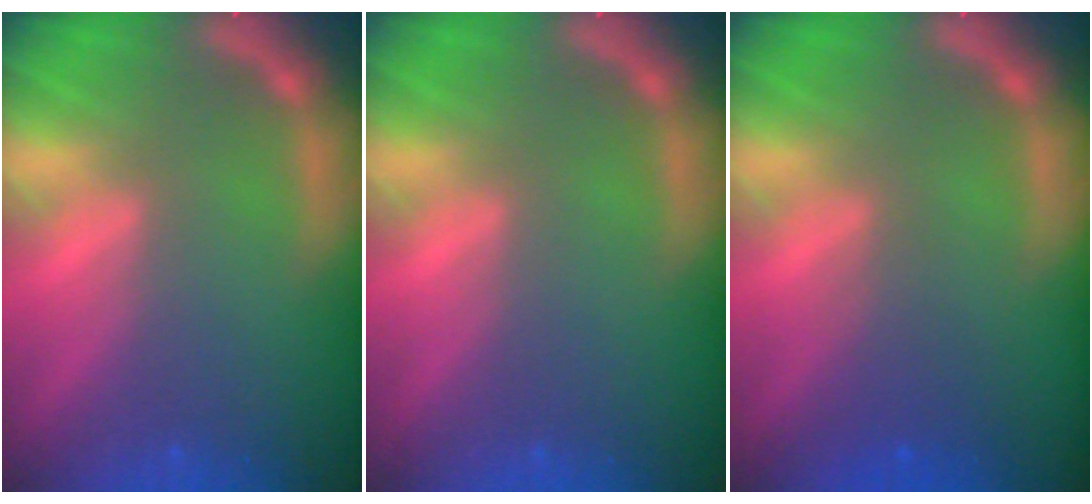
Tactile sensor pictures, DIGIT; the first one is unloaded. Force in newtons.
{"total": 0.0}
{"total": 2.0}